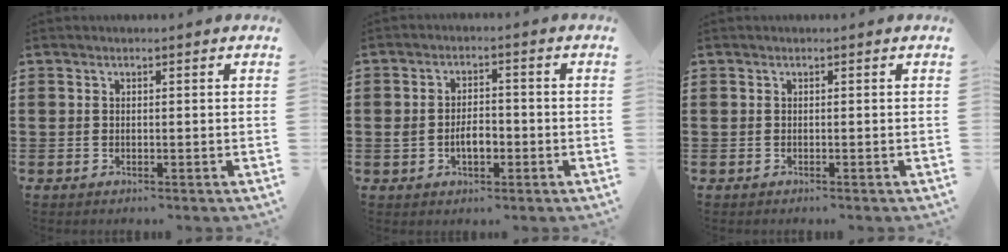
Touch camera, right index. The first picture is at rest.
{"total": 4.3, "force": [-1.1, 2.3, 3.4], "torque": [-0.061, 0.002, -0.022]}
{"total": 0.0}